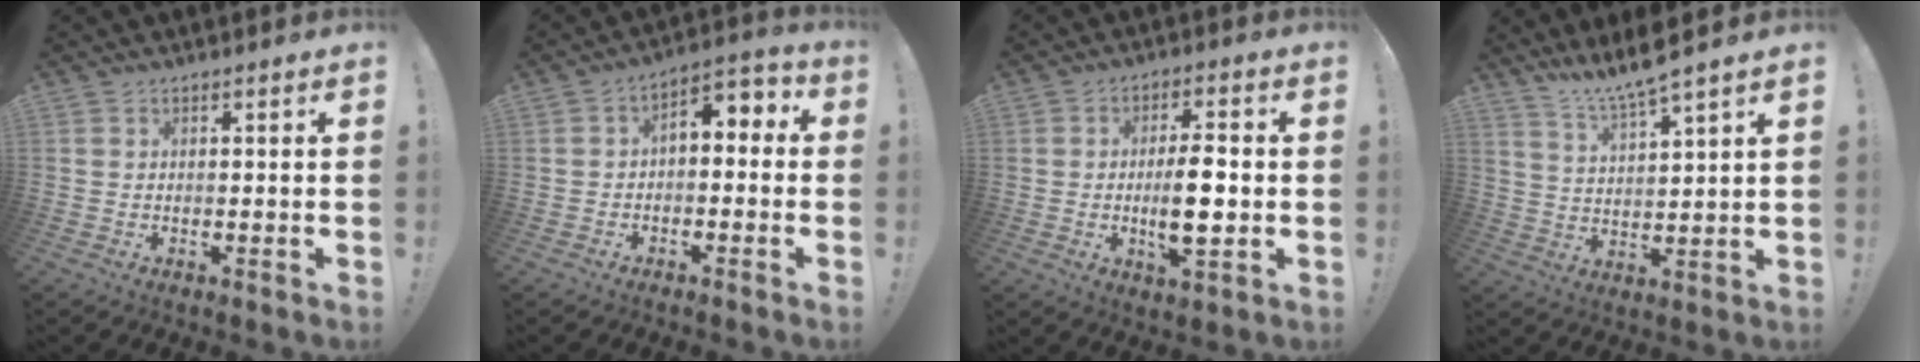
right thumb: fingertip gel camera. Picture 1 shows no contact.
{"total": 4.2, "force": [-1.9, 2.4, 2.8], "torque": [-0.032, 0.008, -0.035]}
{"total": 9.9, "force": [-1.5, 5.9, 7.8], "torque": [-0.125, 0.008, -0.027]}
{"total": 8.4, "force": [7.6, -0.6, 3.5], "torque": [-0.067, -0.056, 0.130]}